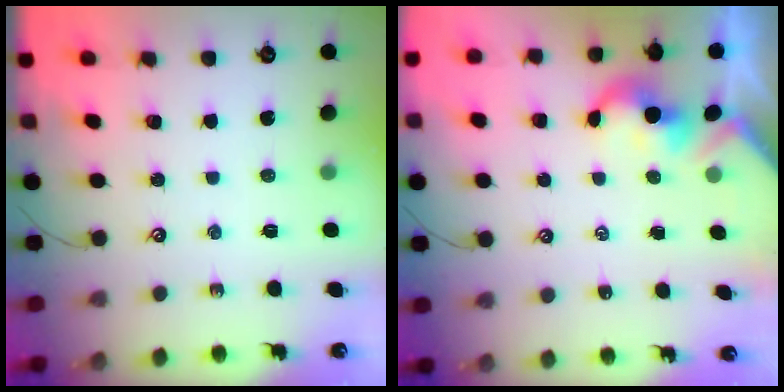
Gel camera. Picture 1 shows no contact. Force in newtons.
{"total": 1.9, "press": 1.9, "slide": 0.2}